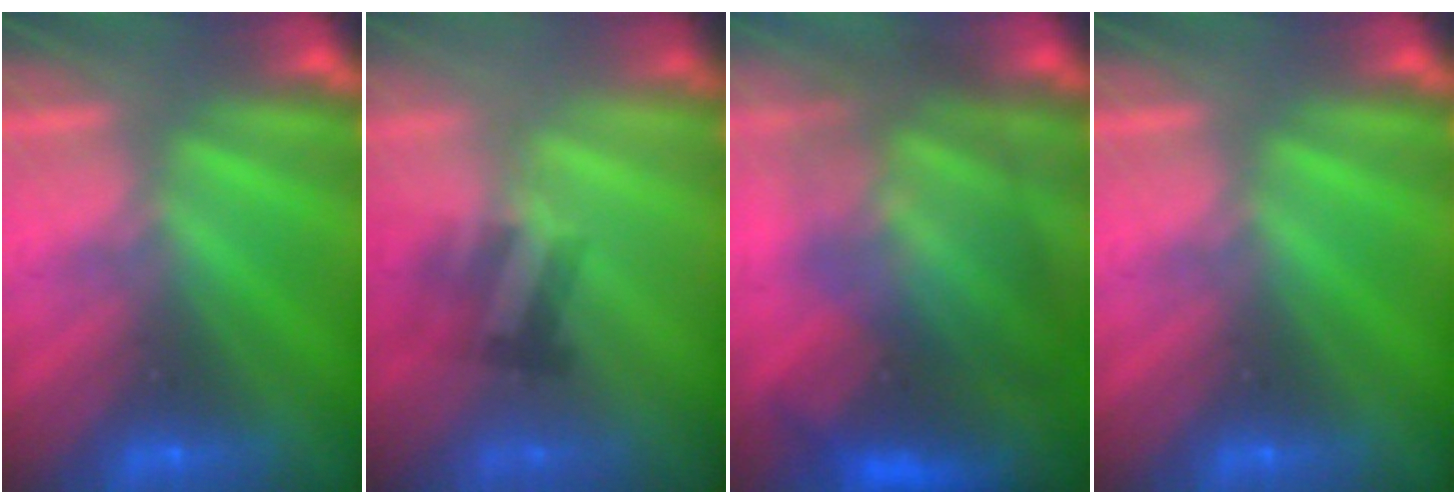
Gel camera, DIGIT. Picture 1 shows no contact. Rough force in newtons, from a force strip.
{"total": 2.1}
{"total": 7.0}
{"total": 0.0}